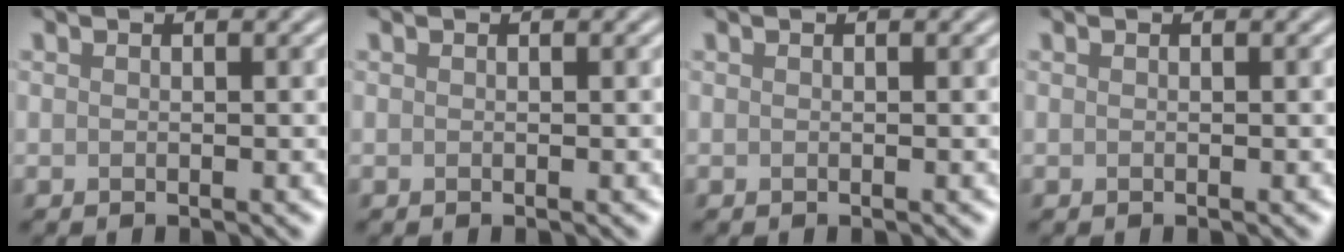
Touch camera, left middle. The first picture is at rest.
{"total": 0.0}
{"total": 0.0}
{"total": 0.0}